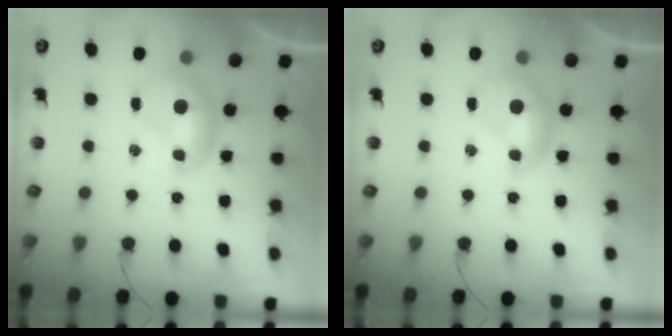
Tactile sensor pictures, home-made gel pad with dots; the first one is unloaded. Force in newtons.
{"total": 0.0}